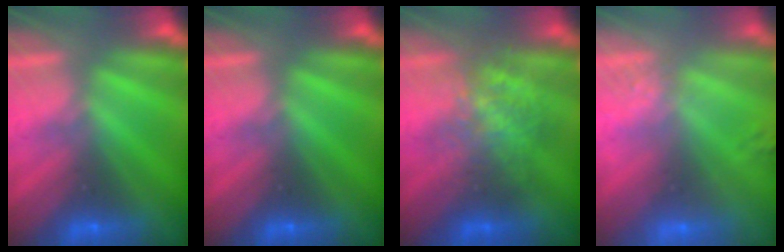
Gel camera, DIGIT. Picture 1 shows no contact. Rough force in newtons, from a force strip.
{"total": 0.0}
{"total": 2.1}
{"total": 2.6}